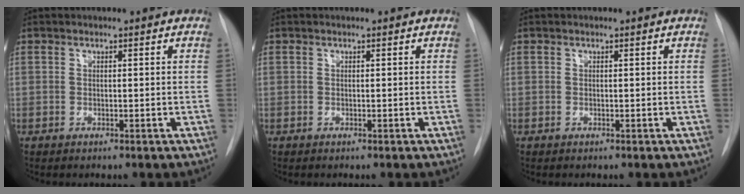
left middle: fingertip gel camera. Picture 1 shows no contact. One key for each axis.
{"total": 0.0}
{"total": 0.0}